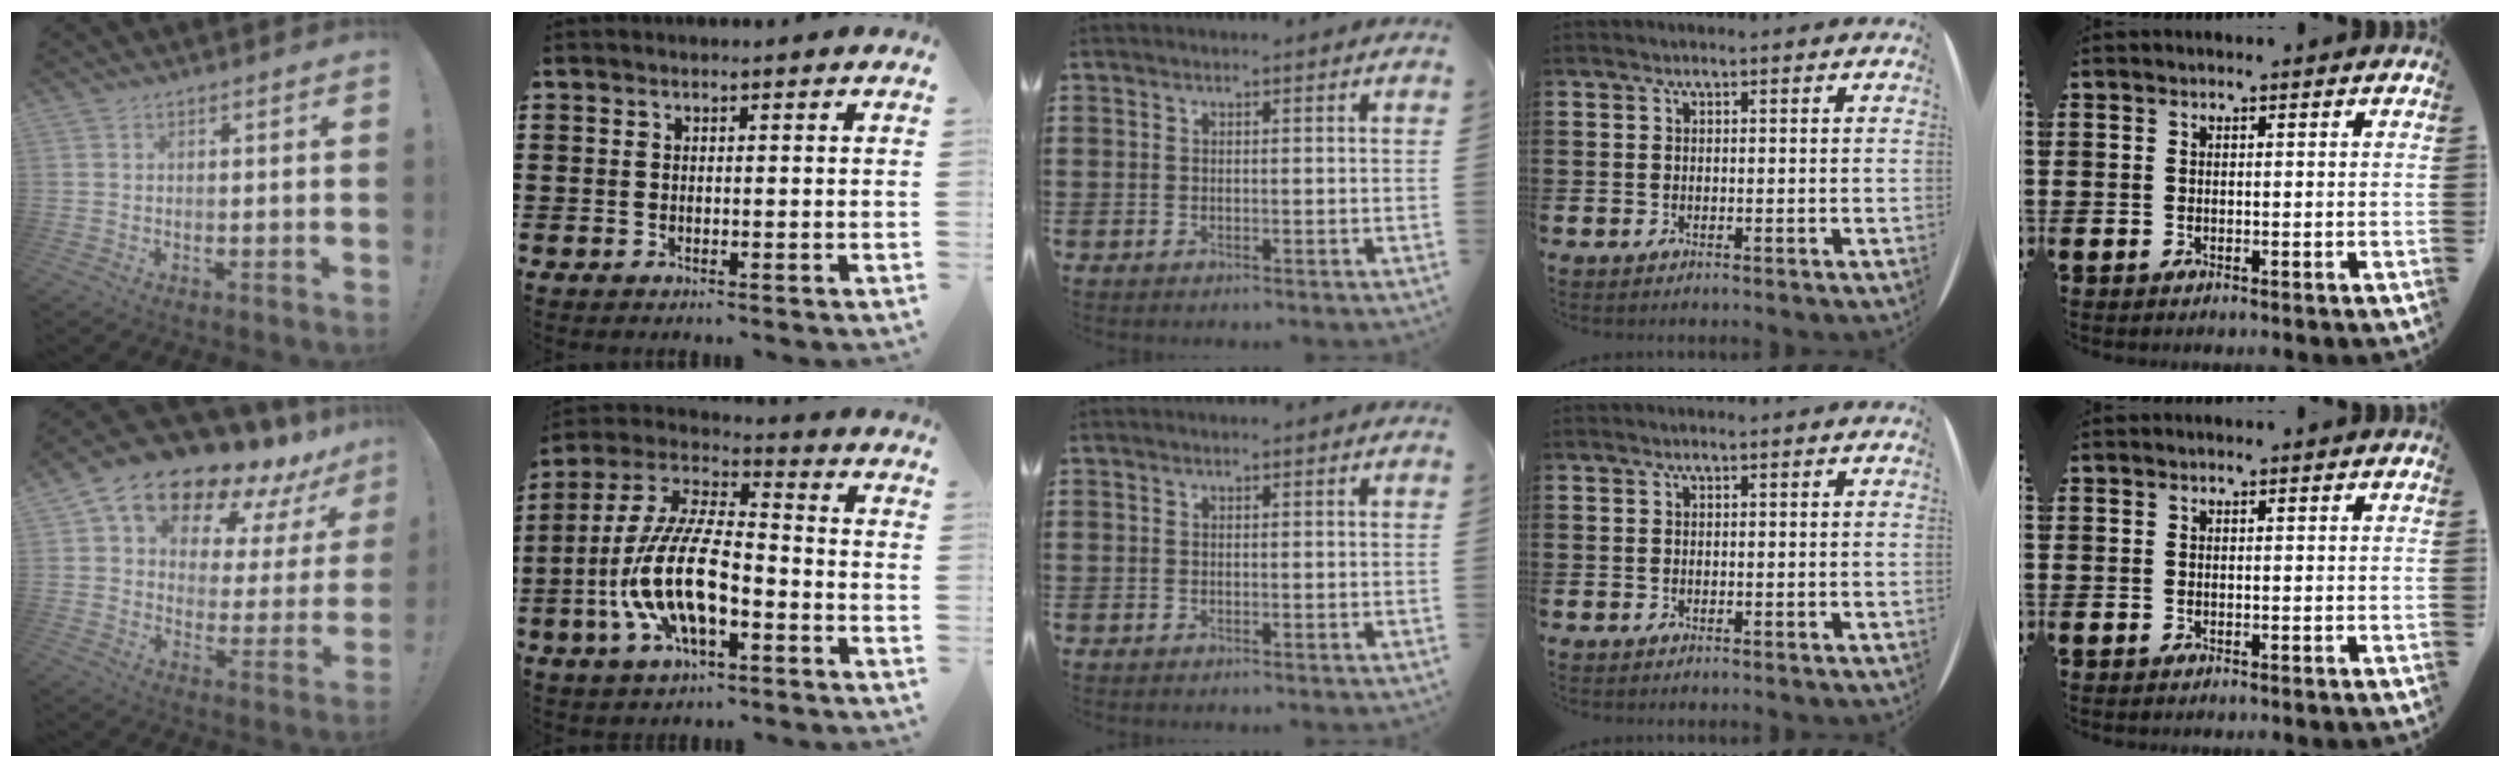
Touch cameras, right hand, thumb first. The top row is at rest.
{"thumb": {"total": 15.0, "force": [12.3, 6.1, 6.2], "torque": [-0.109, -0.102, 0.214]}, "index": {"total": 13.7, "force": [-5.0, 5.5, 11.5], "torque": [-0.265, -0.004, -0.100]}}